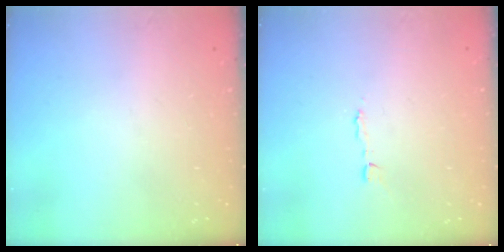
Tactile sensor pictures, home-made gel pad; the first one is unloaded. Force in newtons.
{"total": 2.1, "press": 2.1, "slide": 0.0}